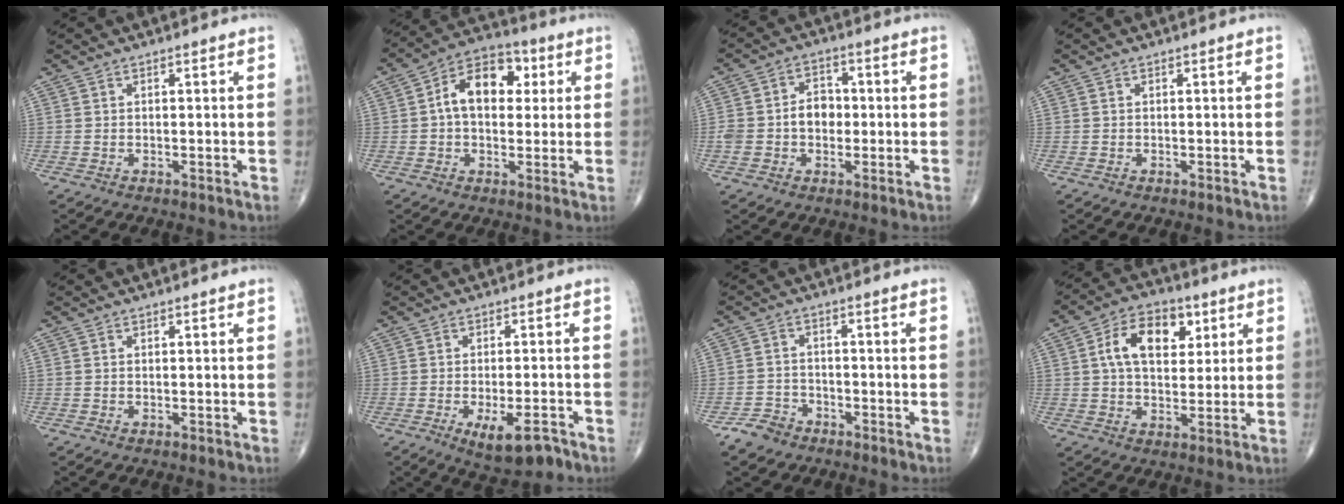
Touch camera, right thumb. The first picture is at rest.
{"total": 11.9, "force": [2.1, 7.9, 8.7], "torque": [-0.112, 0.021, 0.025]}
{"total": 7.0, "force": [-0.5, 5.2, 4.6], "torque": [-0.064, 0.024, -0.011]}
{"total": 0.0}
{"total": 0.0}
{"total": 7.8, "force": [-4.0, 2.9, 6.0], "torque": [-0.089, 0.006, -0.055]}
{"total": 3.9, "force": [-2.8, 2.5, 0.9], "torque": [-0.011, 0.017, -0.051]}
{"total": 12.1, "force": [3.7, 7.7, 8.7], "torque": [-0.120, 0.001, 0.056]}